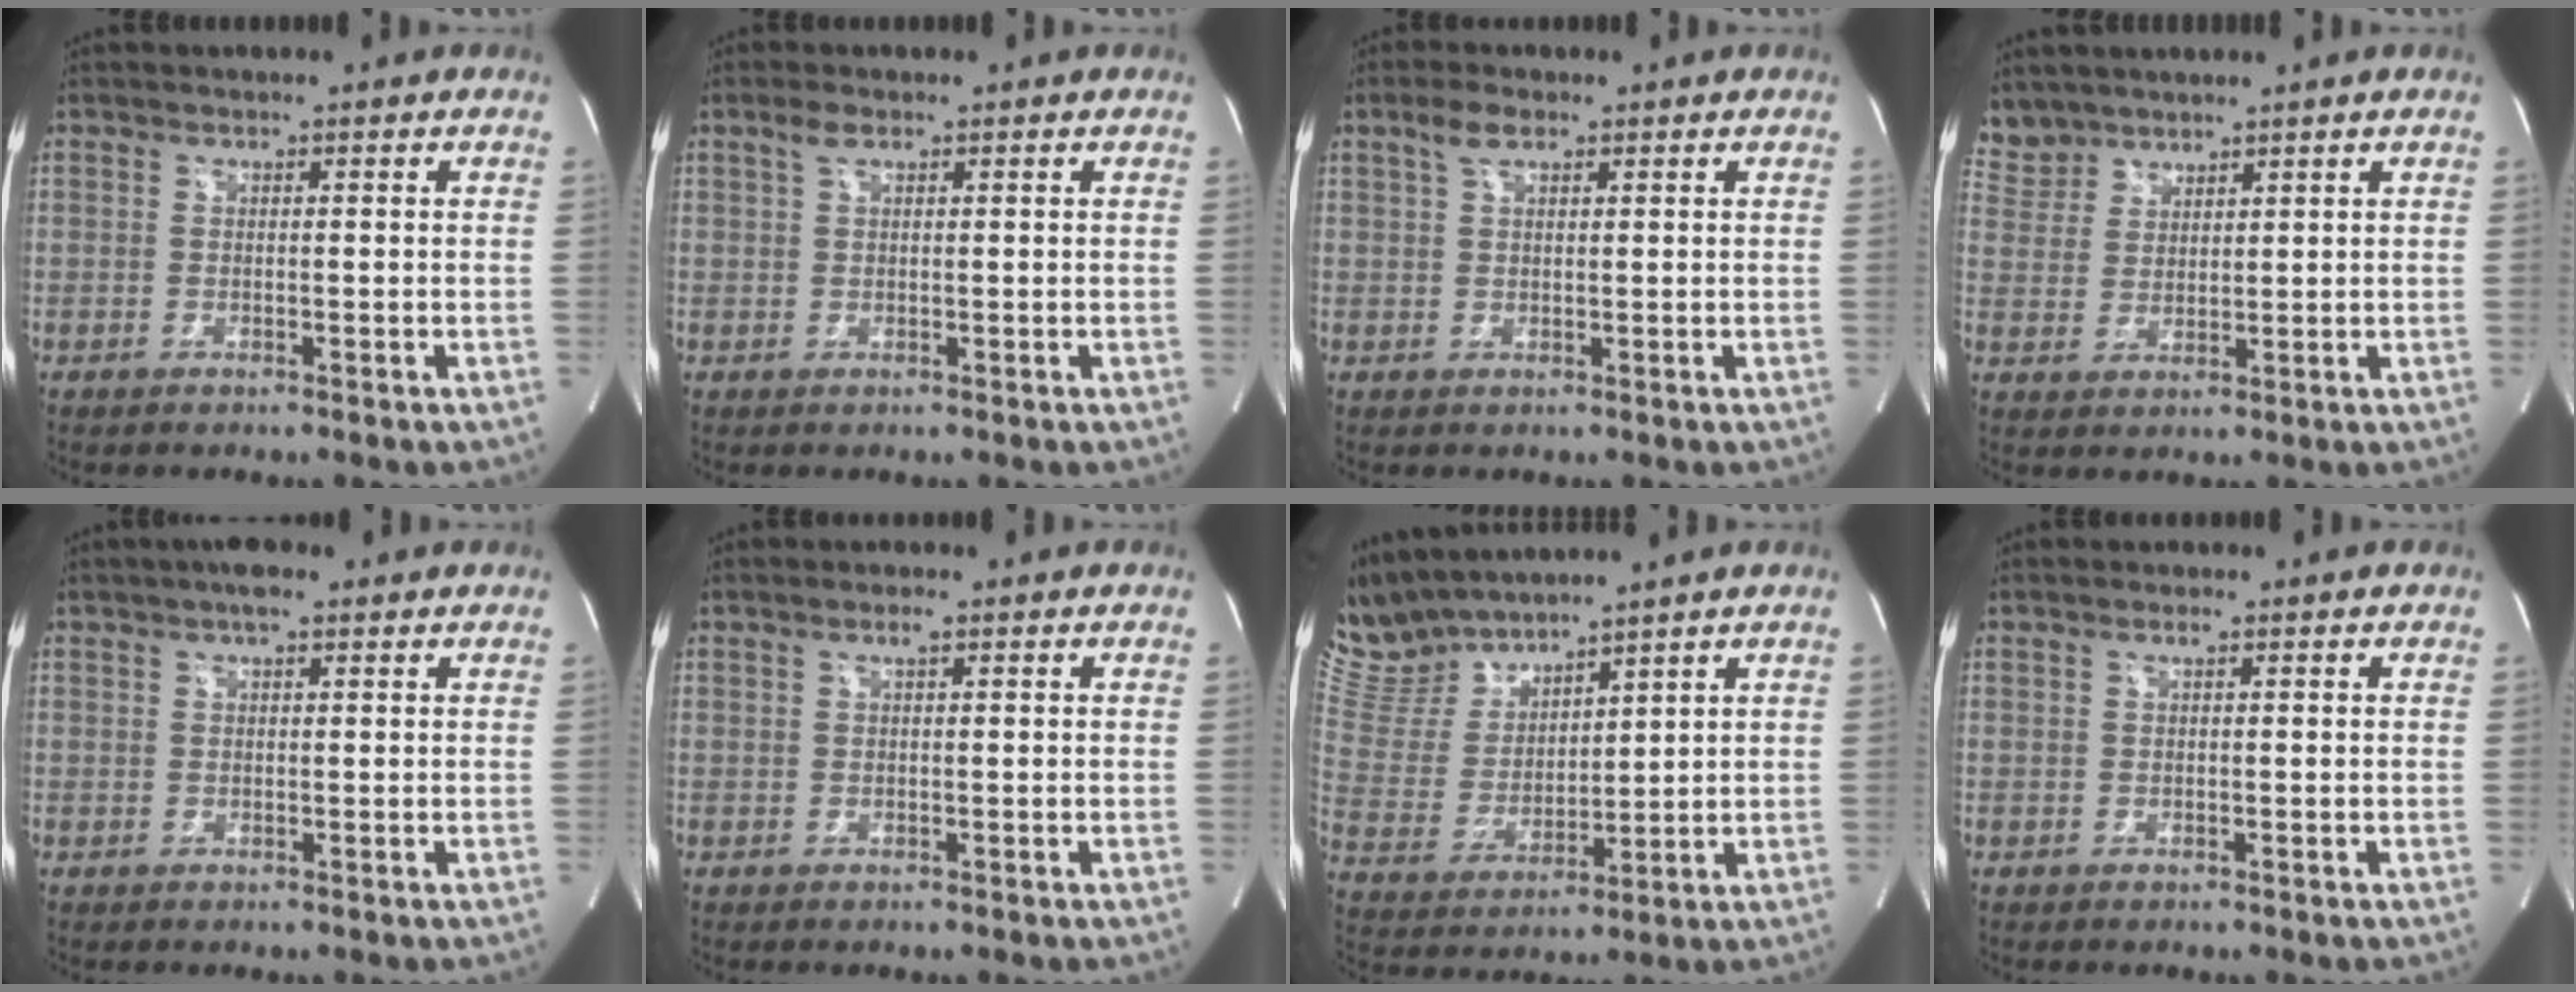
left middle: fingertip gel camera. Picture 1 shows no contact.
{"total": 1.6, "force": [1.0, 0.6, 1.1], "torque": [-0.027, 0.008, 0.021]}
{"total": 2.7, "force": [1.7, 1.1, 1.8], "torque": [-0.043, 0.009, 0.036]}
{"total": 4.8, "force": [4.3, 2.1, -0.3], "torque": [0.006, 0.007, 0.096]}
{"total": 2.9, "force": [1.9, 1.2, 1.9], "torque": [-0.032, 0.012, 0.029]}
{"total": 1.2, "force": [0.6, 0.2, 1.0], "torque": [-0.022, 0.001, 0.009]}
{"total": 11.0, "force": [10.5, 1.9, 2.4], "torque": [-0.073, 0.013, 0.230]}
{"total": 0.7, "force": [0.4, 0.1, 0.6], "torque": [-0.014, 0.001, 0.005]}